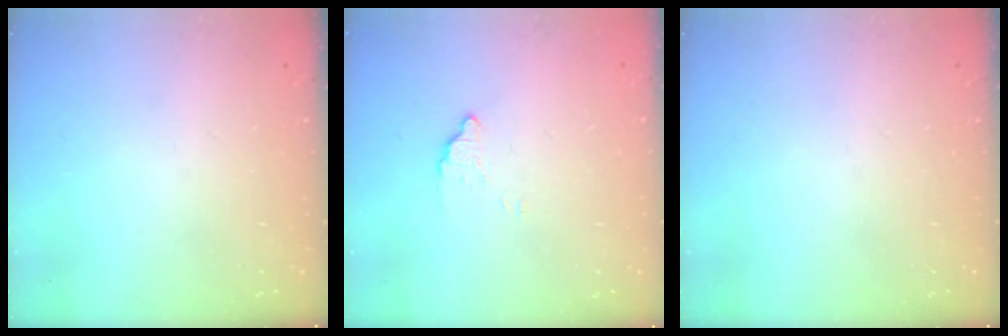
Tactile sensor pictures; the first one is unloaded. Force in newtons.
{"total": 2.4, "press": 2.4, "slide": 0.0}
{"total": 0.0}